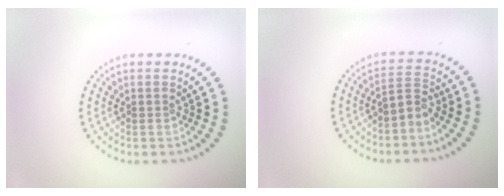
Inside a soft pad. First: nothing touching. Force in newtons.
{"total": 2.1, "press": 1.4, "slide": 1.6}